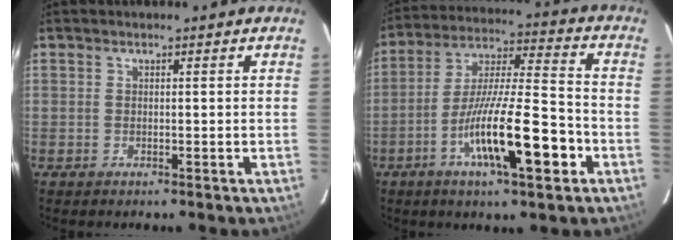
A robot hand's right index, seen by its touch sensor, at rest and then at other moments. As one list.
[{"total": 16.1, "force": [-6.3, 2.0, 14.6], "torque": [-0.261, -0.005, -0.109]}]